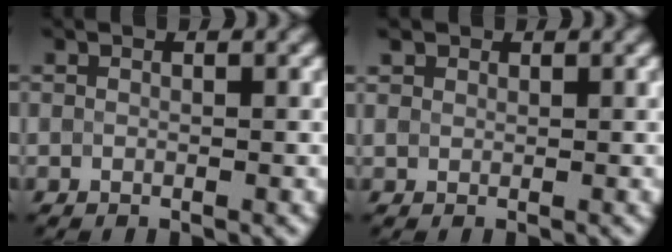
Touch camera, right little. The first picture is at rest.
{"total": 1.3, "force": [0.9, 0.9, 0.4], "torque": [-0.015, 0.003, 0.013]}